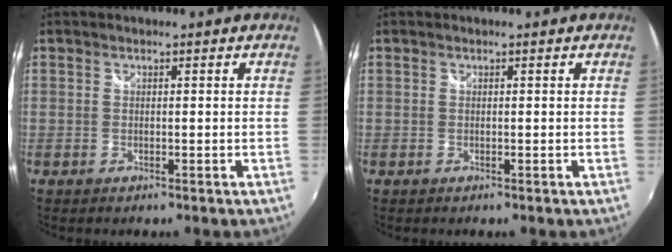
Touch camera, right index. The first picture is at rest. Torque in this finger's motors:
{"motor_torque": [0.00, 0.00, -0.01, 0.00]}